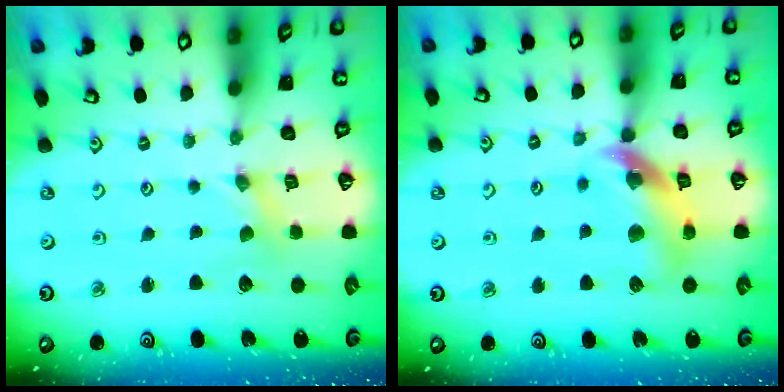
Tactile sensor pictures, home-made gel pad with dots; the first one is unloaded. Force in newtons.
{"total": 13.4, "press": 13.3, "slide": 1.7}